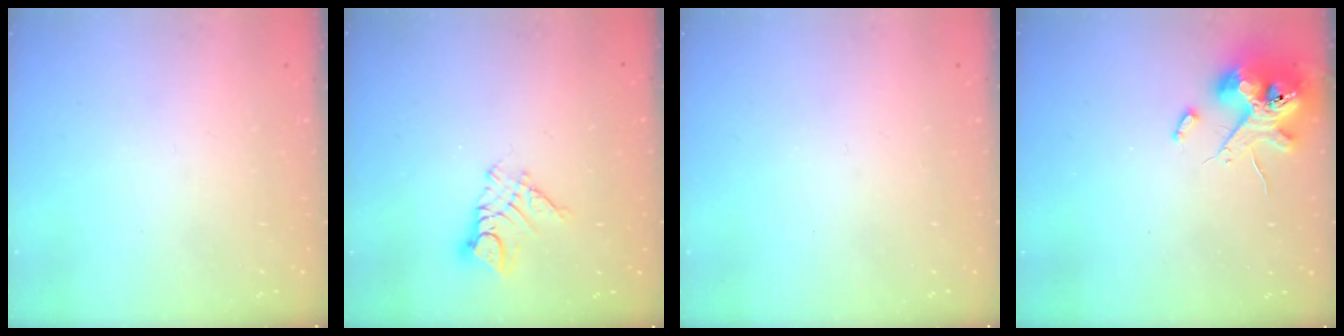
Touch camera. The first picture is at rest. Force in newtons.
{"total": 9.1, "press": 9.0, "slide": 0.8}
{"total": 0.0}
{"total": 13.3, "press": 13.1, "slide": 2.1}